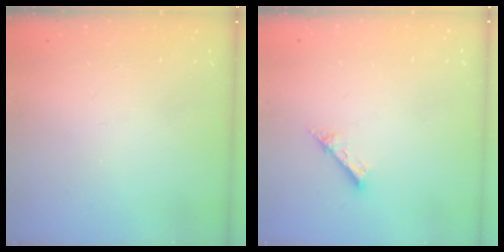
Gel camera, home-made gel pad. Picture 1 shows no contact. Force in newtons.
{"total": 7.9, "press": 7.8, "slide": 0.8}